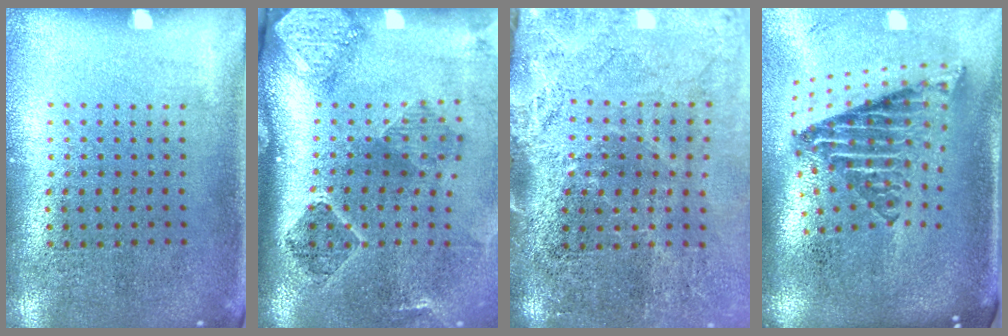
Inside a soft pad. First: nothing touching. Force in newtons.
{"total": 2.8, "press": 1.9, "slide": 2.2}
{"total": 4.1, "press": 3.3, "slide": 2.4}
{"total": 2.8, "press": 1.7, "slide": 2.2}